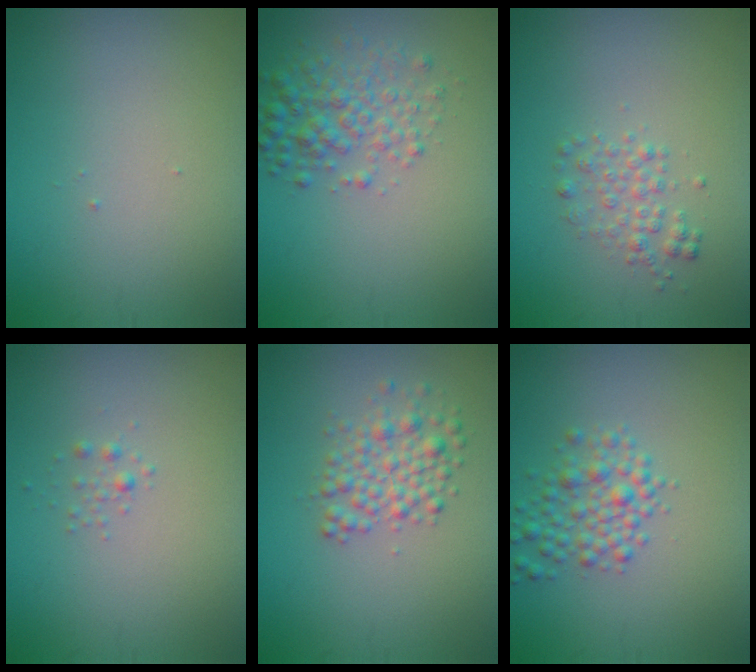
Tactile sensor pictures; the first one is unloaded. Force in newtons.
{"total": 3.4, "press": 3.4, "slide": 0.1}
{"total": 1.8, "press": 1.8, "slide": 0.0}
{"total": 0.6, "press": 0.6, "slide": 0.0}
{"total": 2.9, "press": 2.9, "slide": 0.1}
{"total": 2.8, "press": 2.8, "slide": 0.1}